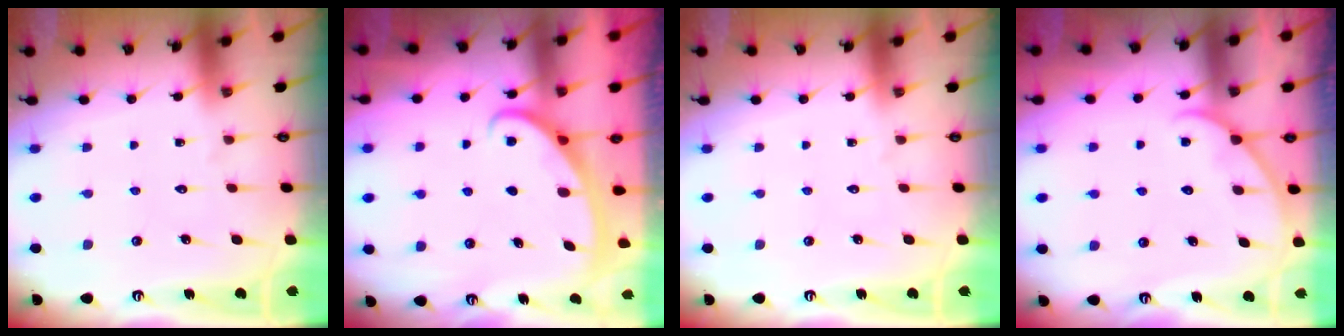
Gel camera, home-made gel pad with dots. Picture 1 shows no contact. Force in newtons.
{"total": 2.8, "press": 2.8, "slide": 0.4}
{"total": 0.0}
{"total": 3.9, "press": 3.8, "slide": 0.3}